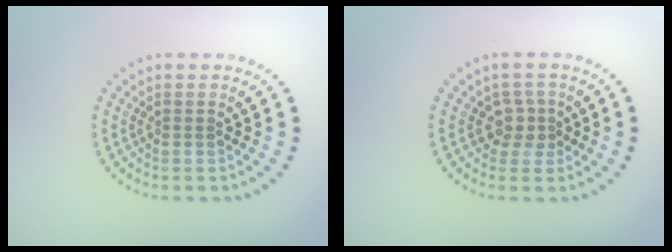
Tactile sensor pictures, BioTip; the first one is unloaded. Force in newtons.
{"total": 1.9, "press": 1.5, "slide": 1.2}